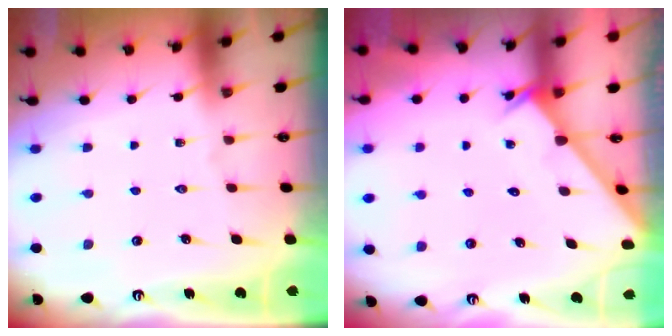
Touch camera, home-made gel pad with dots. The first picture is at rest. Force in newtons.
{"total": 1.9, "press": 1.9, "slide": 0.1}